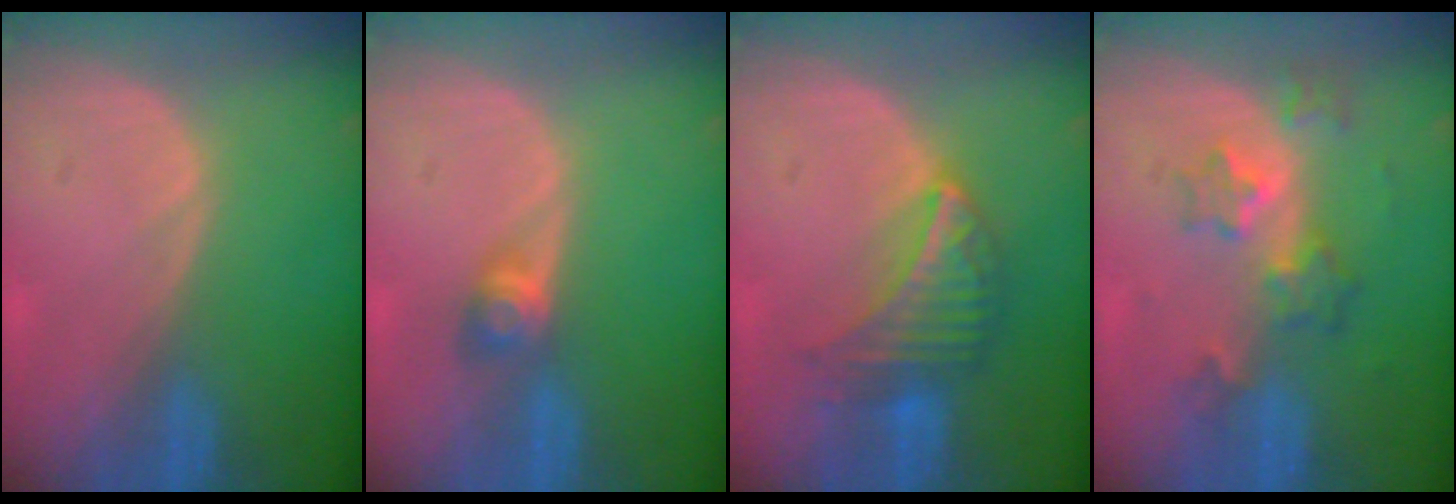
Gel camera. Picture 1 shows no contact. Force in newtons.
{"total": 3.0, "press": 2.6, "slide": 1.5}
{"total": 6.4, "press": 6.3, "slide": 1.1}
{"total": 6.1, "press": 5.4, "slide": 2.9}